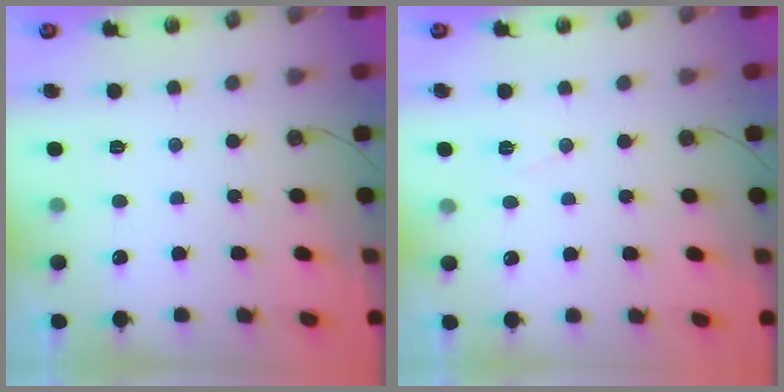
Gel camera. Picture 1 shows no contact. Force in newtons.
{"total": 5.9, "press": 3.8, "slide": 4.5}